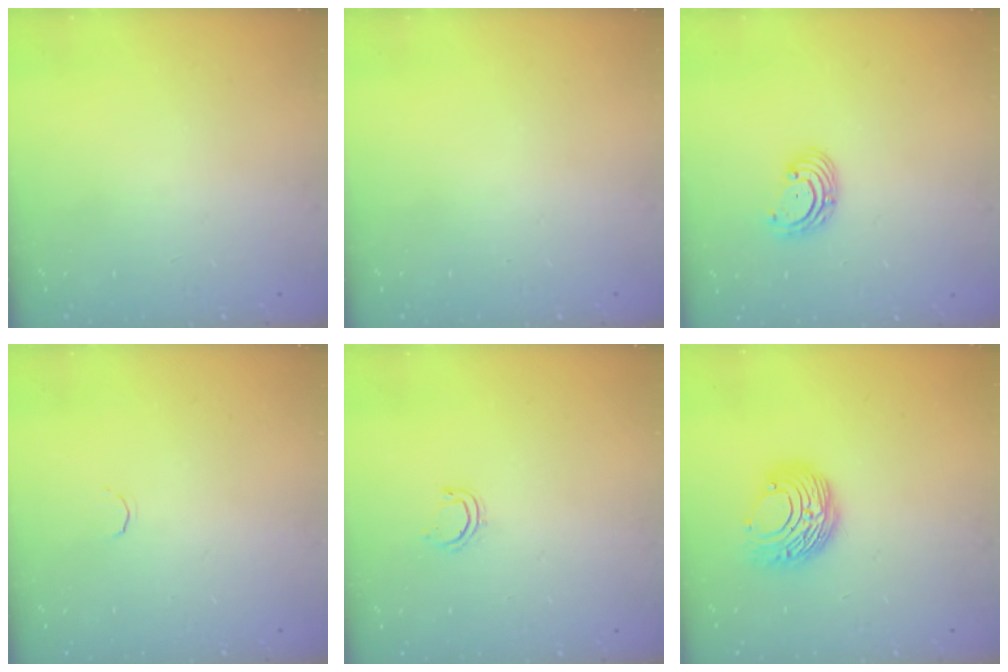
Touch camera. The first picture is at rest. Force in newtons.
{"total": 0.0}
{"total": 2.8, "press": 2.8, "slide": 0.2}
{"total": 1.7, "press": 1.6, "slide": 0.5}
{"total": 4.3, "press": 4.2, "slide": 1.0}
{"total": 9.1, "press": 9.1, "slide": 0.4}